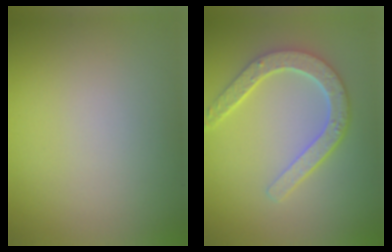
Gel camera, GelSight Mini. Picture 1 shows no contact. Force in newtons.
{"total": 5.0, "press": 4.0, "slide": 3.1}